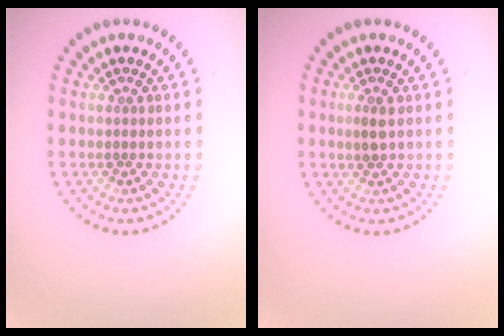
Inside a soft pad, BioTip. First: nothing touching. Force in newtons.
{"total": 1.2, "press": 1.2, "slide": 0.4}